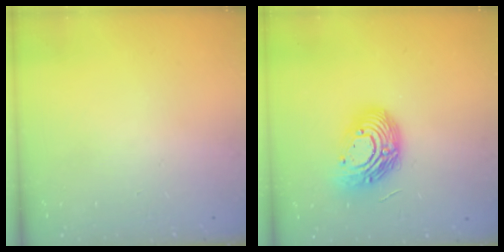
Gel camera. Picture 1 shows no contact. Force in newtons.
{"total": 14.7, "press": 14.6, "slide": 1.0}